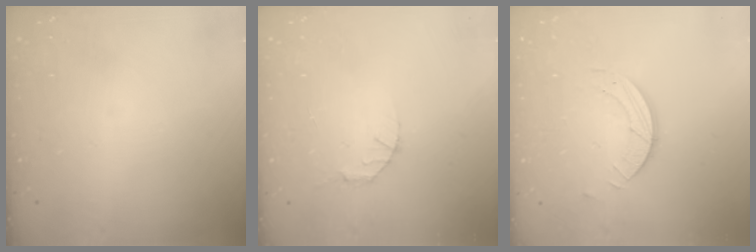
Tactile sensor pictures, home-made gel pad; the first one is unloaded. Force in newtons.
{"total": 2.8, "press": 2.8, "slide": 0.4}
{"total": 3.9, "press": 3.9, "slide": 0.1}